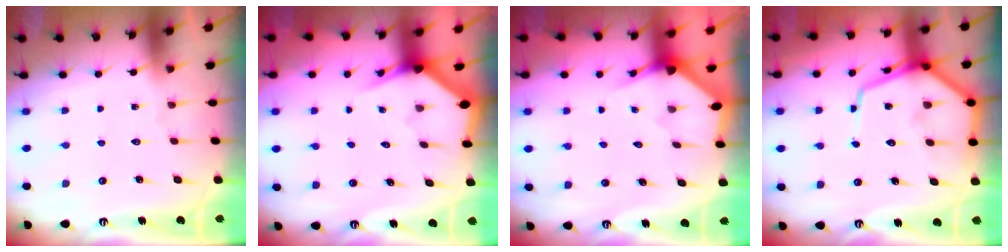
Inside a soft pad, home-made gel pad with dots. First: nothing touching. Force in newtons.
{"total": 2.9, "press": 2.9, "slide": 0.1}
{"total": 2.5, "press": 2.5, "slide": 0.1}
{"total": 12.1, "press": 12.0, "slide": 1.1}